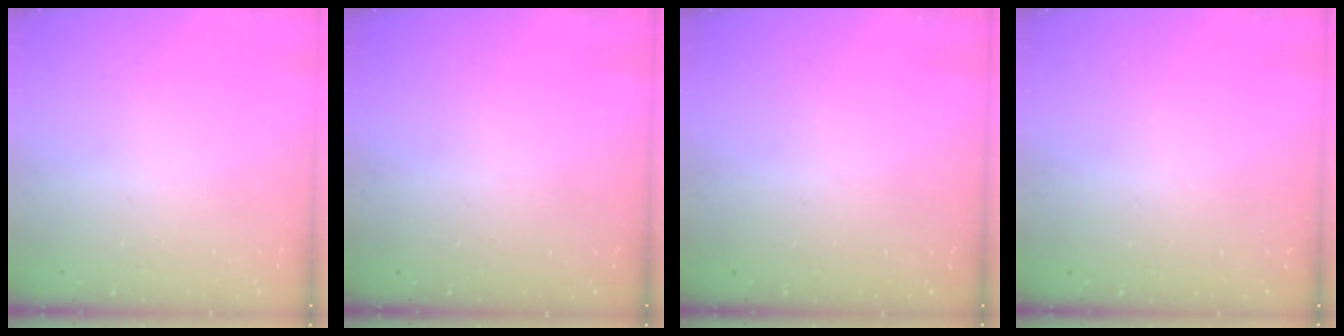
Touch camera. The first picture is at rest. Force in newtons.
{"total": 0.0}
{"total": 0.0}
{"total": 0.0}